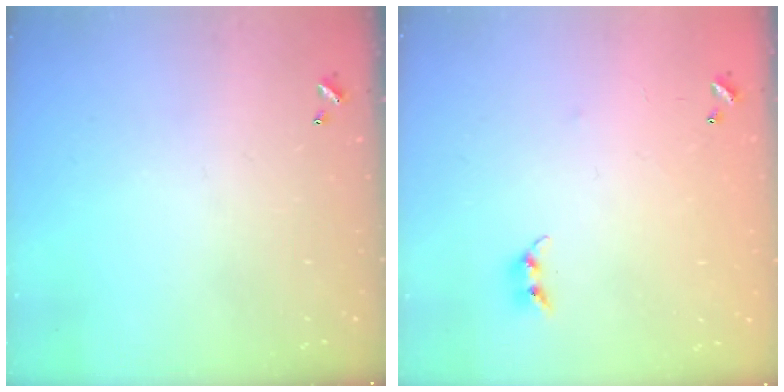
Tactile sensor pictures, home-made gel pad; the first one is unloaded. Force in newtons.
{"total": 7.2, "press": 7.2, "slide": 0.6}